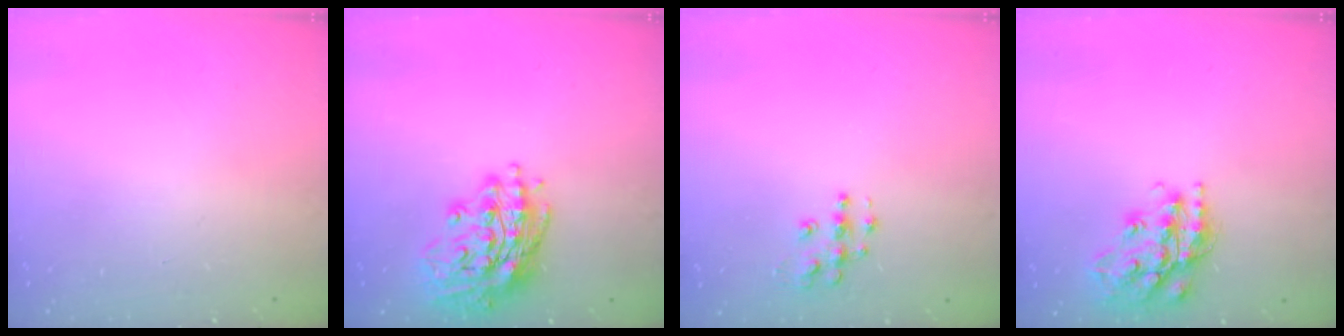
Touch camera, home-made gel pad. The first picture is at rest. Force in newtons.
{"total": 16.4, "press": 16.2, "slide": 2.5}
{"total": 7.1, "press": 7.1, "slide": 0.3}
{"total": 17.8, "press": 17.8, "slide": 1.3}